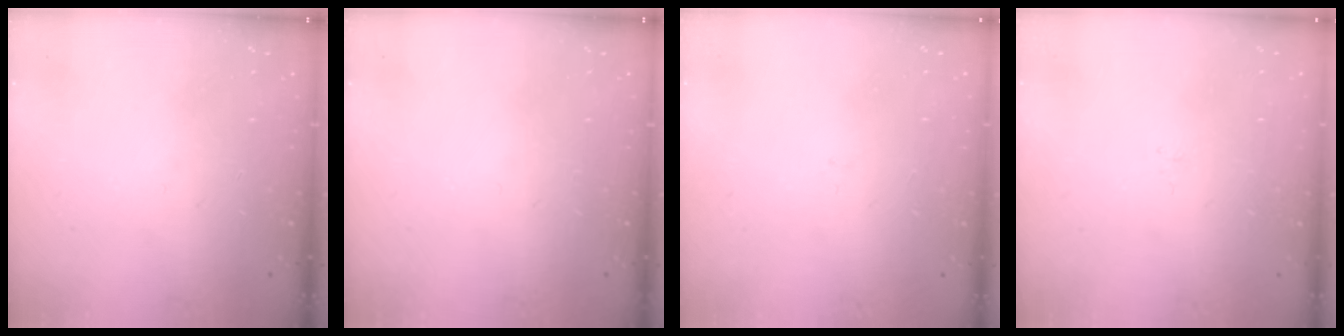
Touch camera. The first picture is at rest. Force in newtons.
{"total": 0.0}
{"total": 0.0}
{"total": 1.6, "press": 1.5, "slide": 0.3}